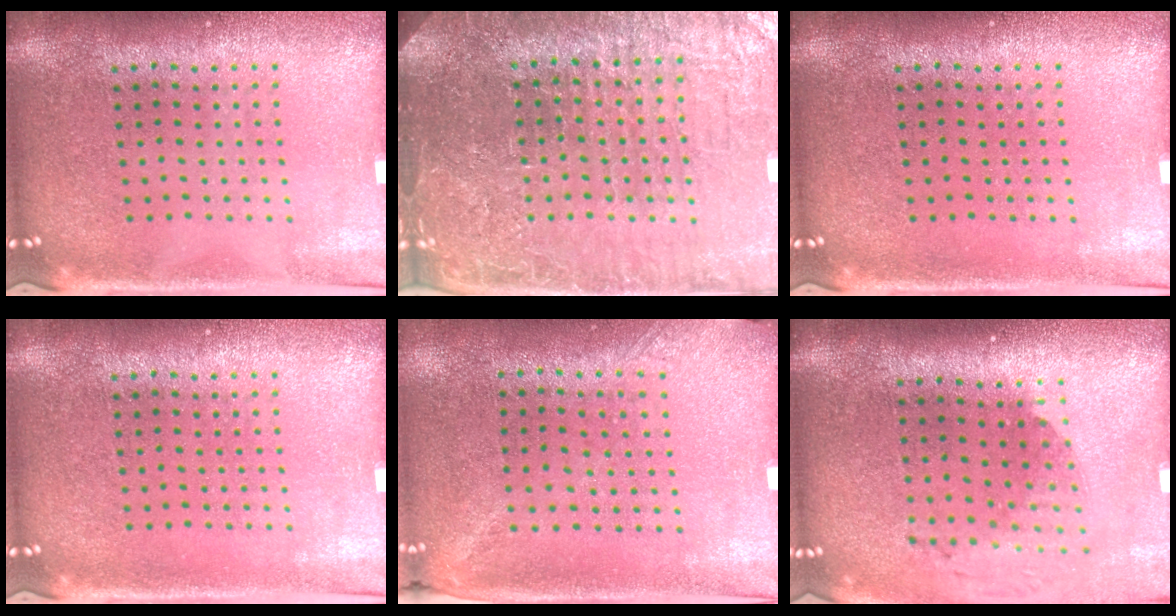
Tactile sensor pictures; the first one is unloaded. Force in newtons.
{"total": 5.1, "press": 4.7, "slide": 2.0}
{"total": 0.0}
{"total": 0.0}
{"total": 1.3, "press": 1.0, "slide": 0.9}
{"total": 1.9, "press": 1.5, "slide": 1.2}